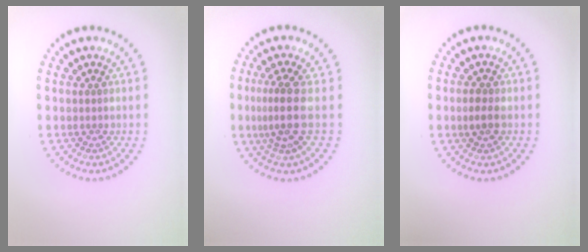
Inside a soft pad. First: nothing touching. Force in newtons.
{"total": 3.1, "press": 2.2, "slide": 2.1}
{"total": 1.6, "press": 1.6, "slide": 0.3}